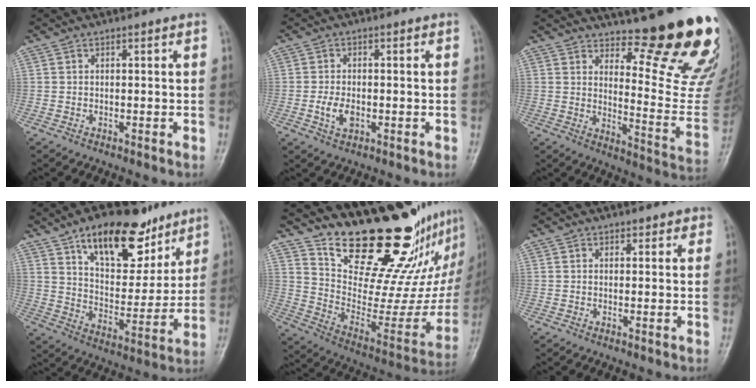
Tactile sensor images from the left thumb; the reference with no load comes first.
{"total": 3.9, "force": [-1.0, 2.4, 2.9], "torque": [-0.054, 0.002, -0.017]}
{"total": 19.0, "force": [15.9, 2.9, 10.1], "torque": [-0.098, -0.178, 0.209]}
{"total": 19.3, "force": [12.0, 9.5, 11.8], "torque": [-0.127, -0.058, 0.199]}
{"total": 24.4, "force": [19.6, 7.5, 12.4], "torque": [-0.138, -0.151, 0.303]}
{"total": 1.8, "force": [1.2, 1.3, 0.4], "torque": [0.020, -0.005, 0.009]}